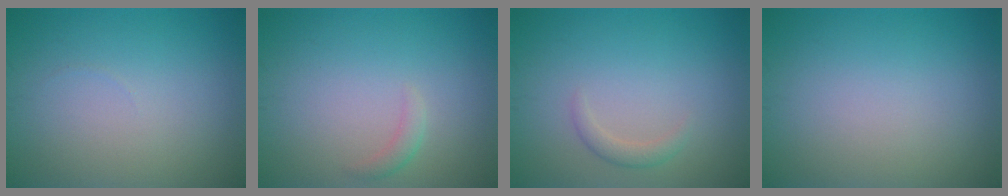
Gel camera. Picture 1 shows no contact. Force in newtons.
{"total": 1.1, "press": 1.1, "slide": 0.0}
{"total": 1.3, "press": 1.3, "slide": 0.1}
{"total": 0.0}